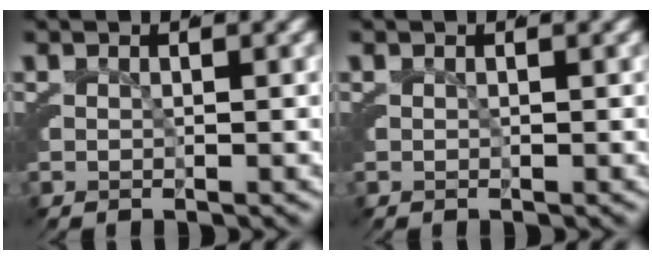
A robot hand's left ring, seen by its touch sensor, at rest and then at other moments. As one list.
[{"total": 0.0}]